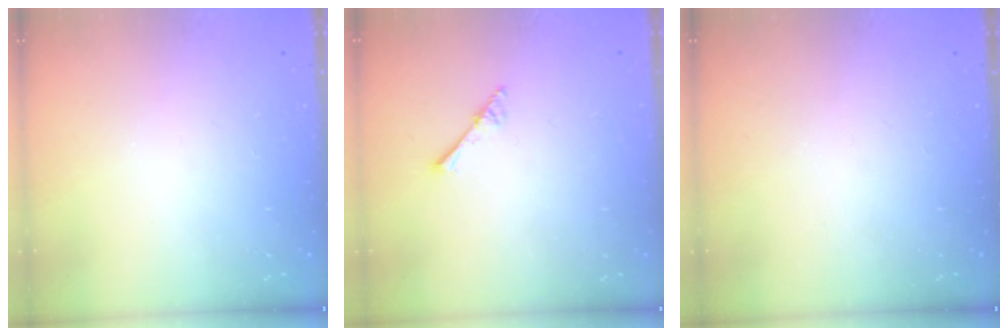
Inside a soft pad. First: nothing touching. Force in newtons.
{"total": 2.3, "press": 2.3, "slide": 0.2}
{"total": 0.0}